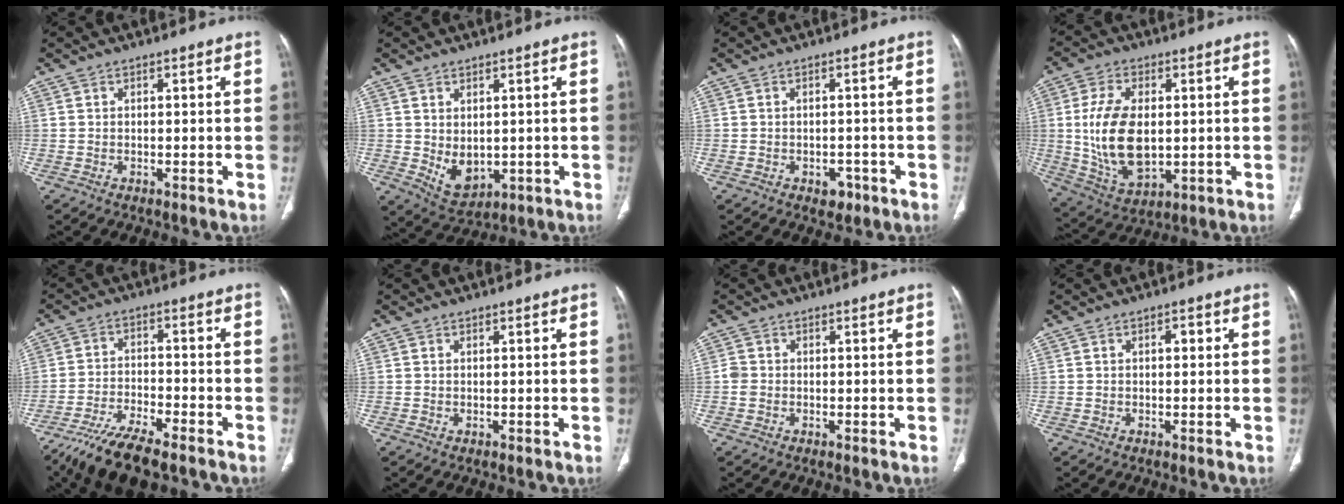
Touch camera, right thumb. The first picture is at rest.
{"total": 6.2, "force": [-0.1, 4.2, 4.6], "torque": [-0.062, -0.010, 0.025]}
{"total": 2.7, "force": [-1.4, 2.0, 1.3], "torque": [-0.004, 0.007, -0.013]}
{"total": 15.2, "force": [0.6, 8.9, 12.4], "torque": [-0.233, -0.010, 0.026]}
{"total": 11.9, "force": [-9.0, 3.4, 7.0], "torque": [-0.132, 0.028, -0.161]}
{"total": 0.0}
{"total": 1.8, "force": [-0.3, 1.6, 0.8], "torque": [-0.013, 0.004, -0.008]}
{"total": 1.3, "force": [0.2, 0.9, 1.0], "torque": [-0.010, 0.004, 0.001]}